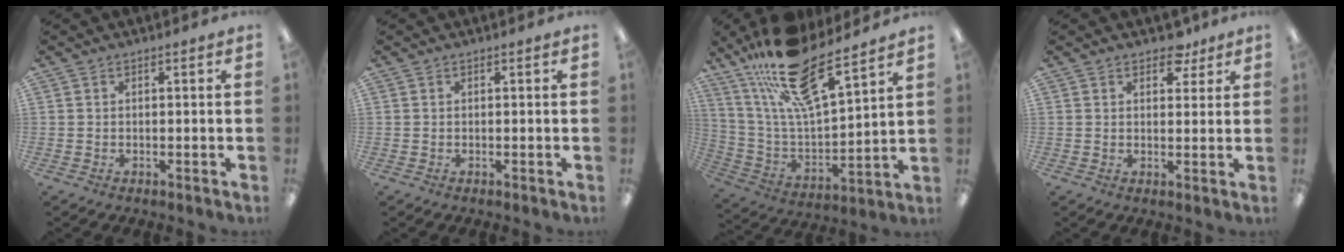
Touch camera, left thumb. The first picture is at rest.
{"total": 0.0}
{"total": 21.1, "force": [16.1, 6.4, 12.0], "torque": [-0.229, -0.094, 0.282]}
{"total": 4.7, "force": [3.4, 2.6, 2.0], "torque": [-0.007, -0.016, 0.054]}